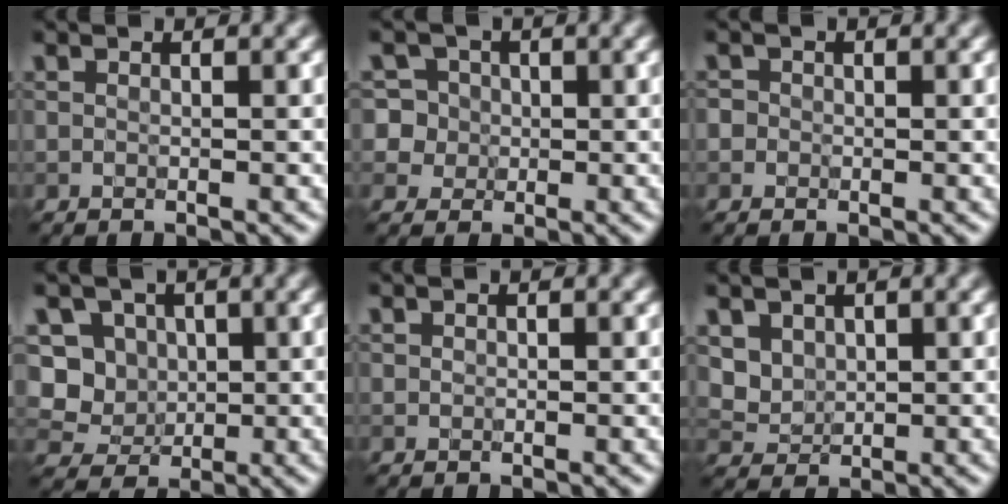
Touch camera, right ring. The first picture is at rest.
{"total": 6.5, "force": [1.8, 5.9, 2.2], "torque": [-0.034, 0.038, 0.005]}
{"total": 1.3, "force": [0.2, 1.3, 0.3], "torque": [0.006, 0.001, -0.008]}
{"total": 5.7, "force": [0.8, 5.2, 2.3], "torque": [-0.035, 0.010, 0.003]}
{"total": 0.0}
{"total": 3.2, "force": [1.7, 2.4, 1.3], "torque": [-0.045, -0.004, 0.056]}